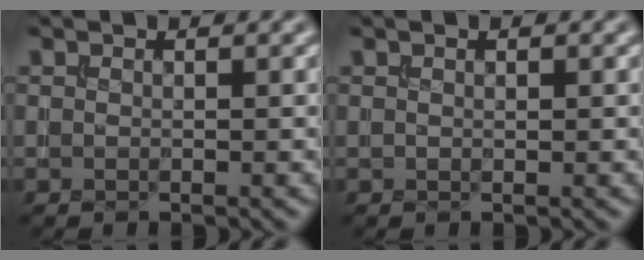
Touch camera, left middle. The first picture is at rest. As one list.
[{"total": 0.6, "force": [0.2, 0.3, 0.5], "torque": [-0.009, 0.001, 0.004]}]